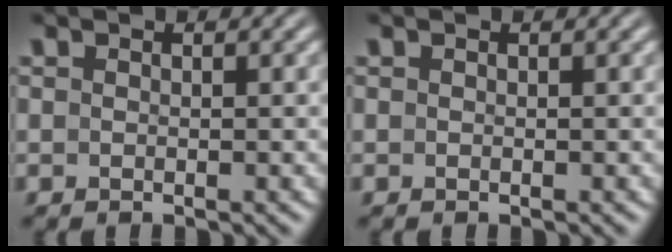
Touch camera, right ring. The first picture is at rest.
{"total": 0.0}